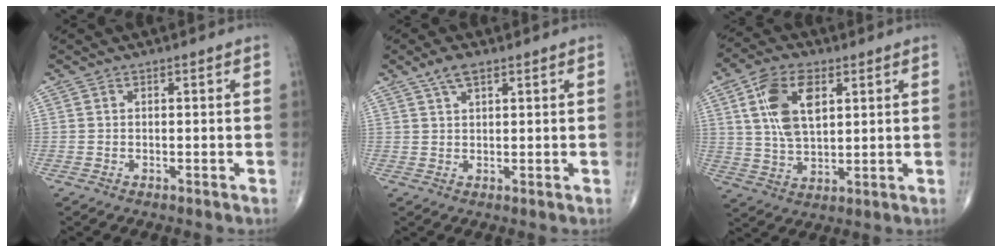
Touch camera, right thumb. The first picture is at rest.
{"total": 3.6, "force": [2.3, 1.3, 2.5], "torque": [-0.048, 0.000, 0.045]}
{"total": 12.0, "force": [3.9, 6.3, 9.4], "torque": [-0.171, -0.006, 0.076]}